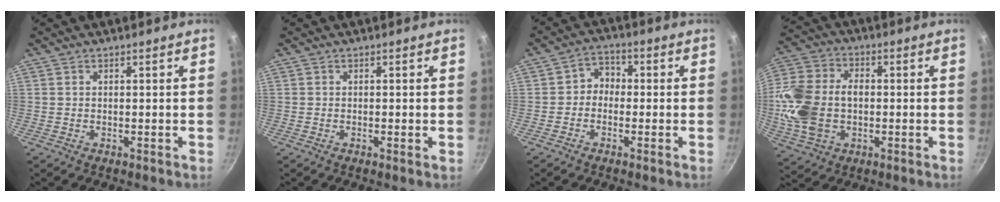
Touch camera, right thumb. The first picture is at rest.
{"total": 0.7, "force": [-0.2, 0.1, 0.6], "torque": [-0.012, 0.000, -0.005]}
{"total": 4.1, "force": [-0.8, 3.5, 2.1], "torque": [-0.007, 0.021, -0.027]}
{"total": 16.3, "force": [-1.1, 11.6, 11.5], "torque": [-0.229, 0.022, -0.024]}